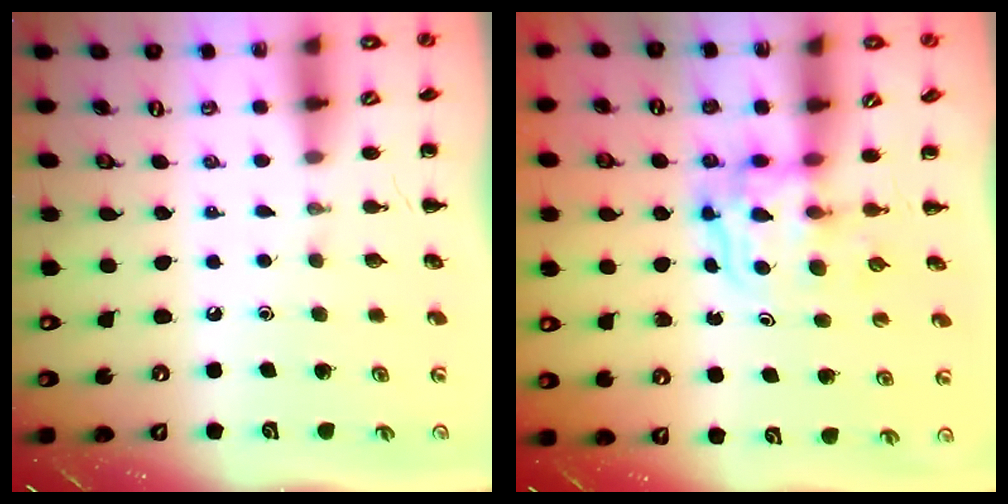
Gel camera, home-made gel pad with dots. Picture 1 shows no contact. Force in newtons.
{"total": 3.6, "press": 3.6, "slide": 0.2}